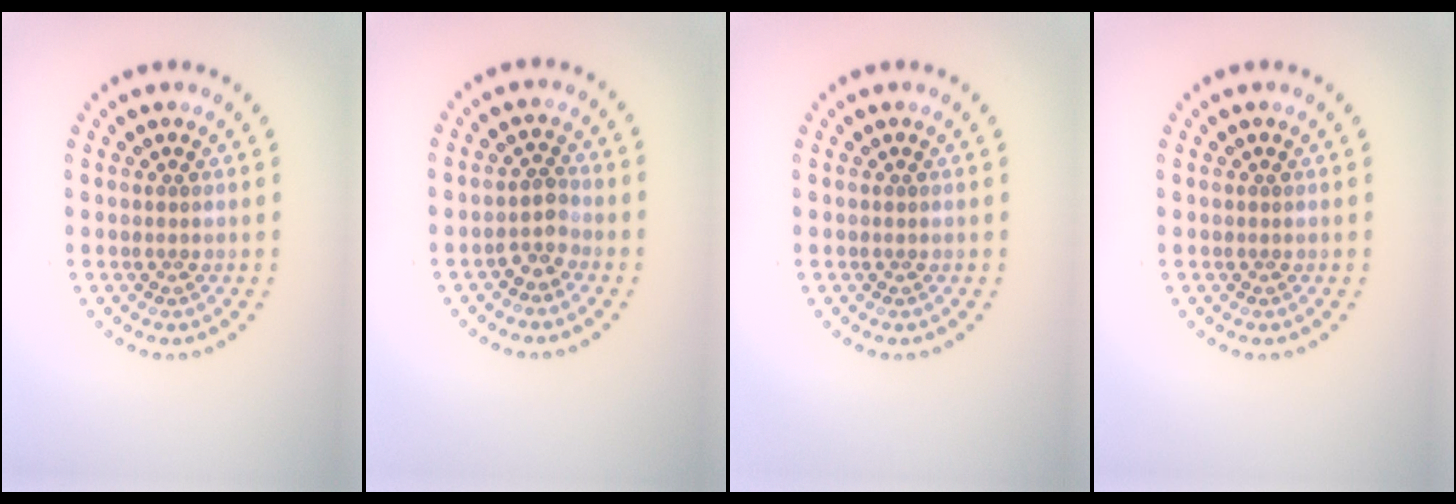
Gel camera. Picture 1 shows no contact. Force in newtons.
{"total": 1.9, "press": 1.5, "slide": 1.1}
{"total": 0.0}
{"total": 0.0}